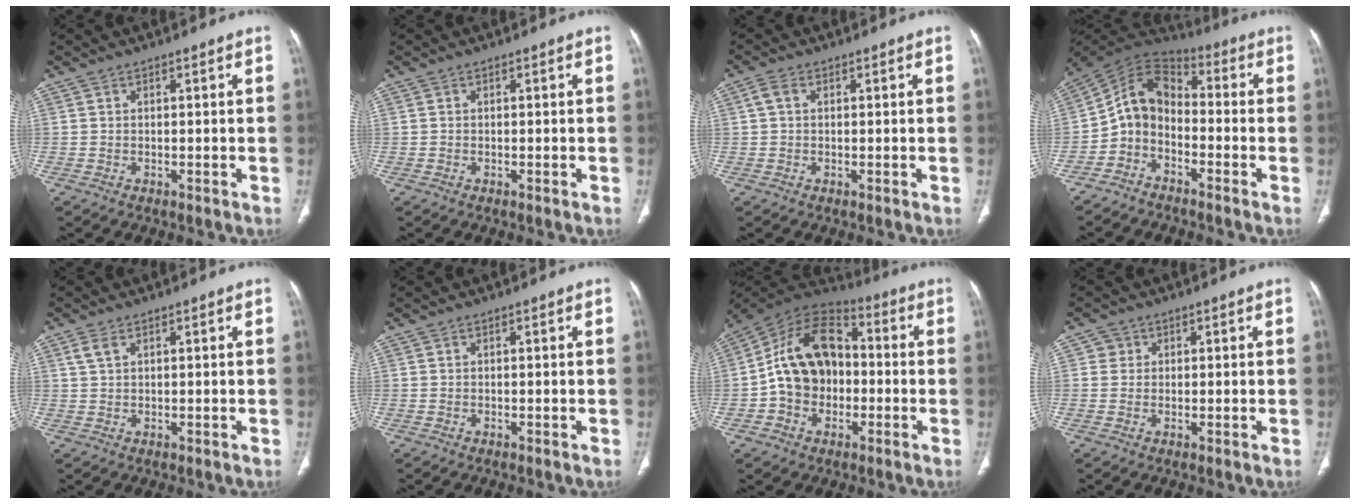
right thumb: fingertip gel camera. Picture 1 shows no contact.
{"total": 0.0}
{"total": 2.2, "force": [0.4, 1.5, 1.5], "torque": [-0.032, 0.010, 0.009]}
{"total": 9.2, "force": [-3.4, 6.5, 5.5], "torque": [-0.086, 0.067, -0.081]}
{"total": 2.2, "force": [1.1, 1.2, 1.5], "torque": [-0.035, 0.006, 0.030]}
{"total": 0.0}
{"total": 16.2, "force": [-1.3, 11.8, 11.0], "torque": [-0.165, 0.042, -0.033]}
{"total": 2.0, "force": [0.4, 2.0, 0.2], "torque": [0.012, 0.002, 0.001]}